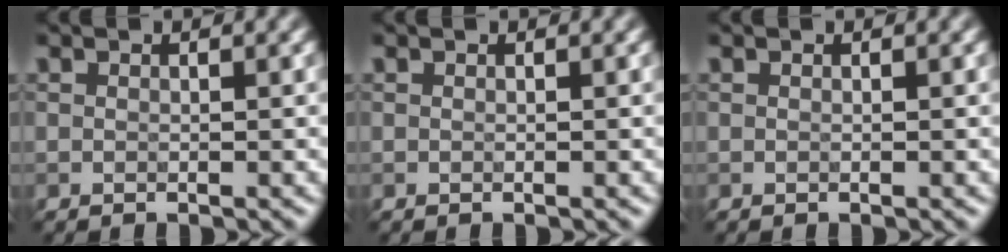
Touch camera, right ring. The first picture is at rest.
{"total": 0.0}
{"total": 0.0}